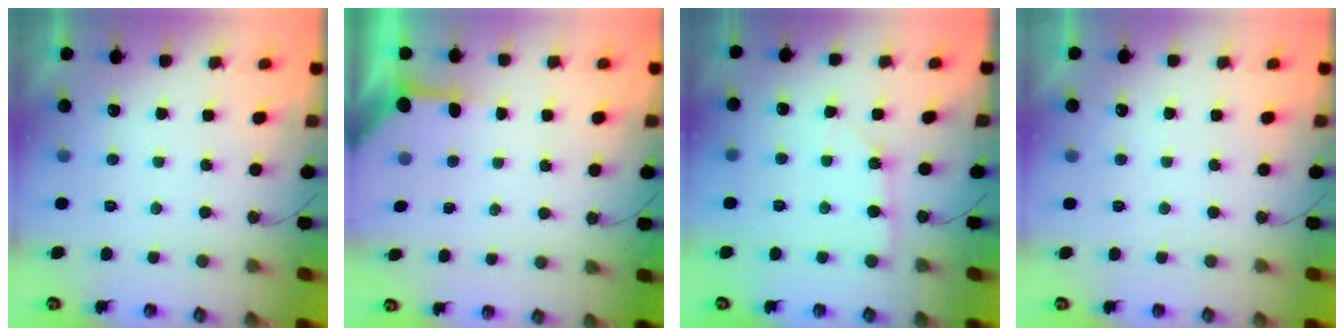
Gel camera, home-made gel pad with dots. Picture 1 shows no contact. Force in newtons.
{"total": 3.9, "press": 3.9, "slide": 0.5}
{"total": 1.8, "press": 1.8, "slide": 0.2}
{"total": 2.9, "press": 2.9, "slide": 0.4}